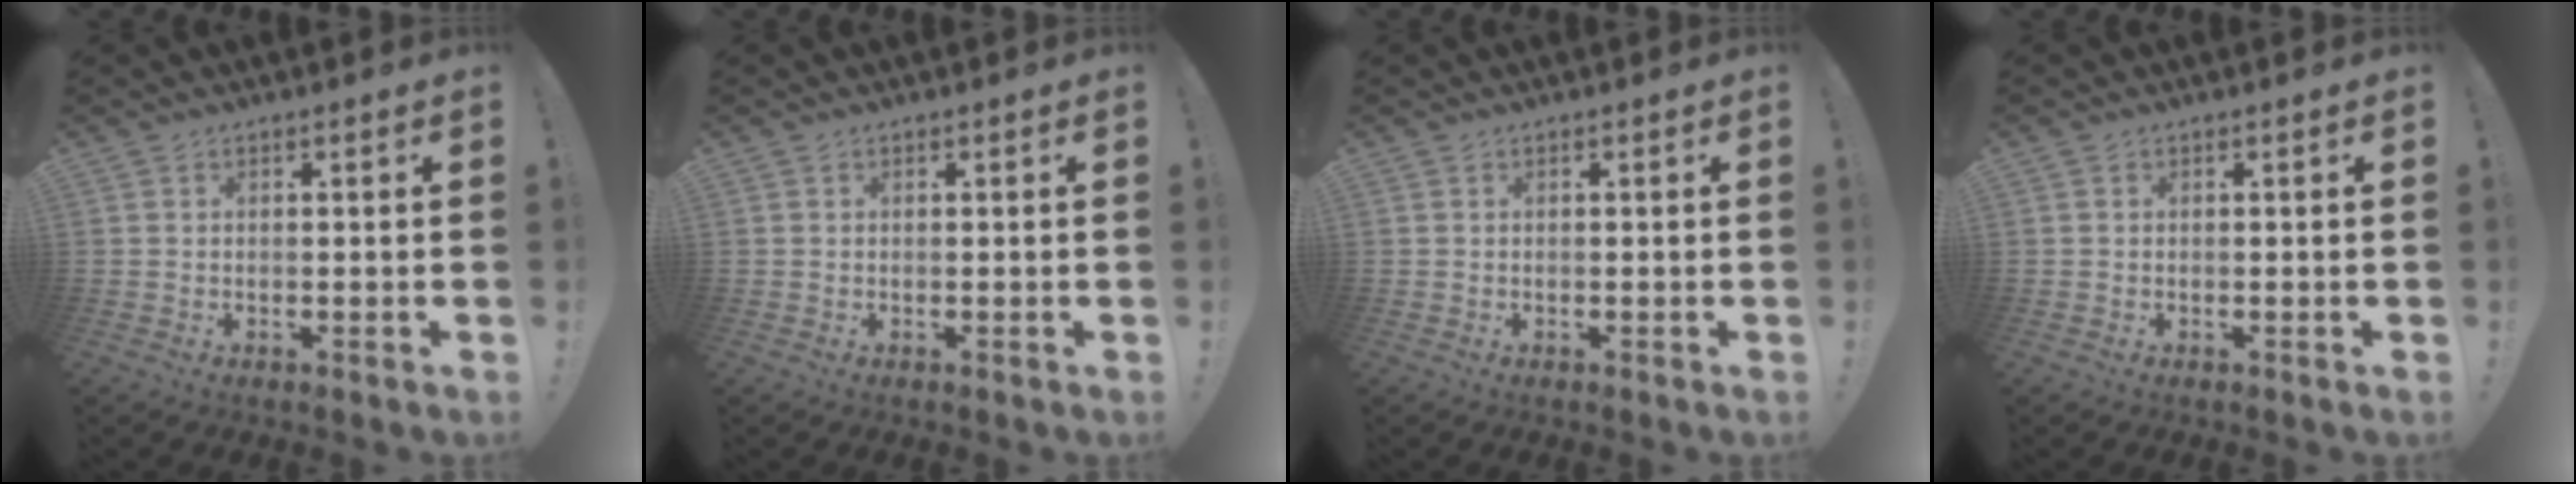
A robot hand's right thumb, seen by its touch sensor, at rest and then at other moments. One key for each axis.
{"total": 0.0}
{"total": 0.0}
{"total": 0.0}